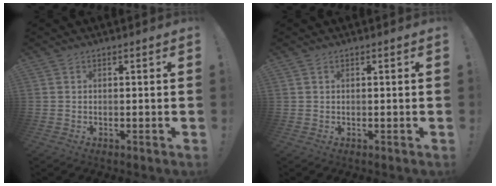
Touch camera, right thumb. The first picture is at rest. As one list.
[{"total": 0.0}]